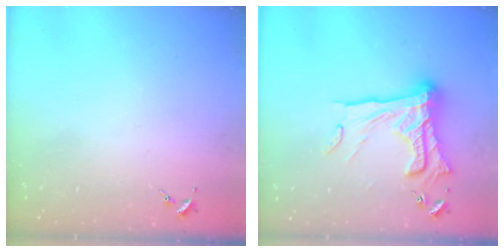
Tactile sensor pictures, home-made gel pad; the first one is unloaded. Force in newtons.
{"total": 24.7, "press": 24.6, "slide": 2.0}